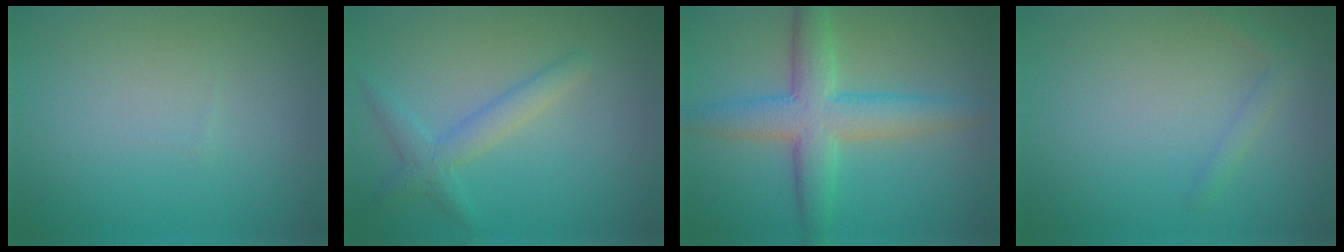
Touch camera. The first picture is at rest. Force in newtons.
{"total": 2.6, "press": 2.6, "slide": 0.1}
{"total": 5.9, "press": 5.9, "slide": 0.1}
{"total": 1.1, "press": 1.1, "slide": 0.1}